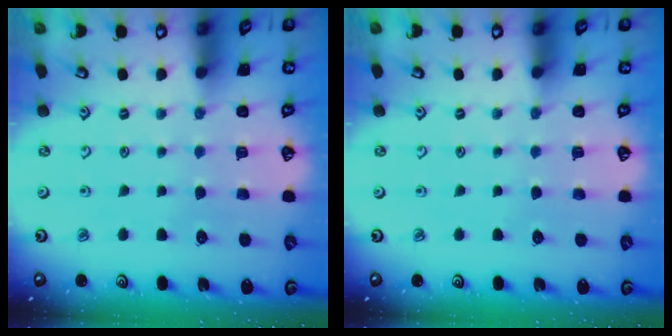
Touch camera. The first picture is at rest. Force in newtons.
{"total": 0.0}